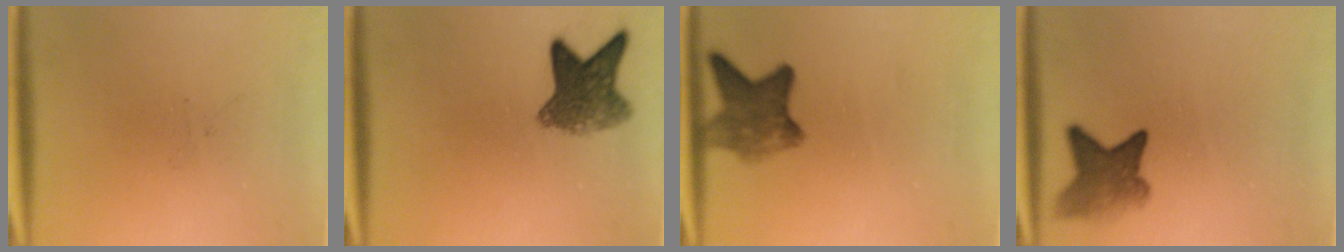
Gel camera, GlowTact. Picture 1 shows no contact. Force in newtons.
{"total": 6.8}
{"total": 6.2}
{"total": 5.2}